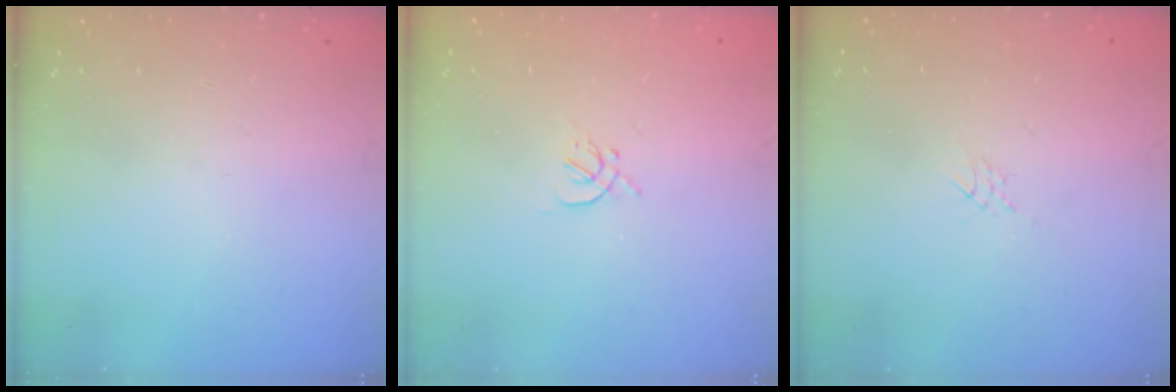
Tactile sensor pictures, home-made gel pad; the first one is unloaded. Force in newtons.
{"total": 1.7, "press": 1.7, "slide": 0.5}
{"total": 2.2, "press": 2.2, "slide": 0.4}